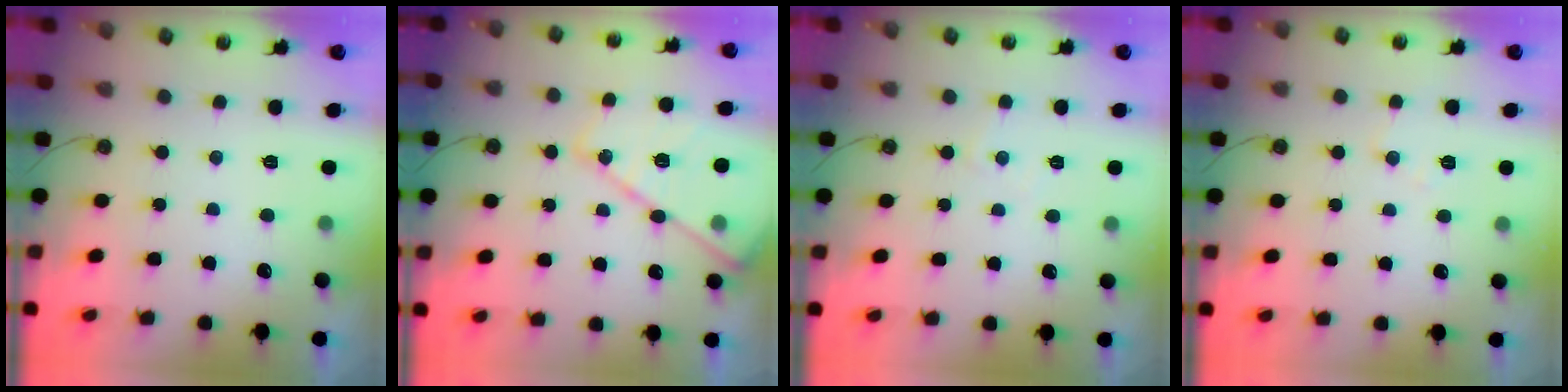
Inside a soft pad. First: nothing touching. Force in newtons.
{"total": 15.1, "press": 15.1, "slide": 1.3}
{"total": 2.7, "press": 2.7, "slide": 0.5}
{"total": 8.1, "press": 8.1, "slide": 0.9}